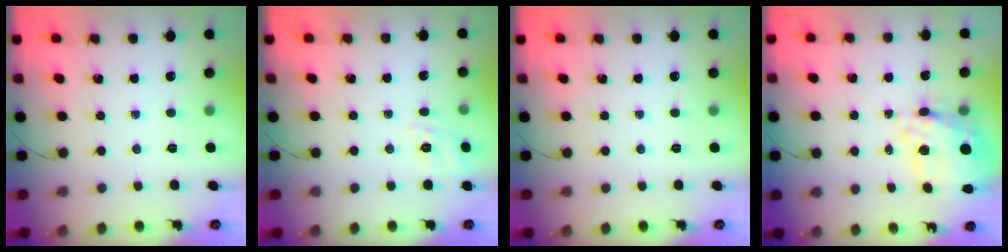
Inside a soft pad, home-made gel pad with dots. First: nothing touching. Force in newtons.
{"total": 2.4, "press": 1.4, "slide": 2.0}
{"total": 0.0}
{"total": 18.3, "press": 17.8, "slide": 4.0}